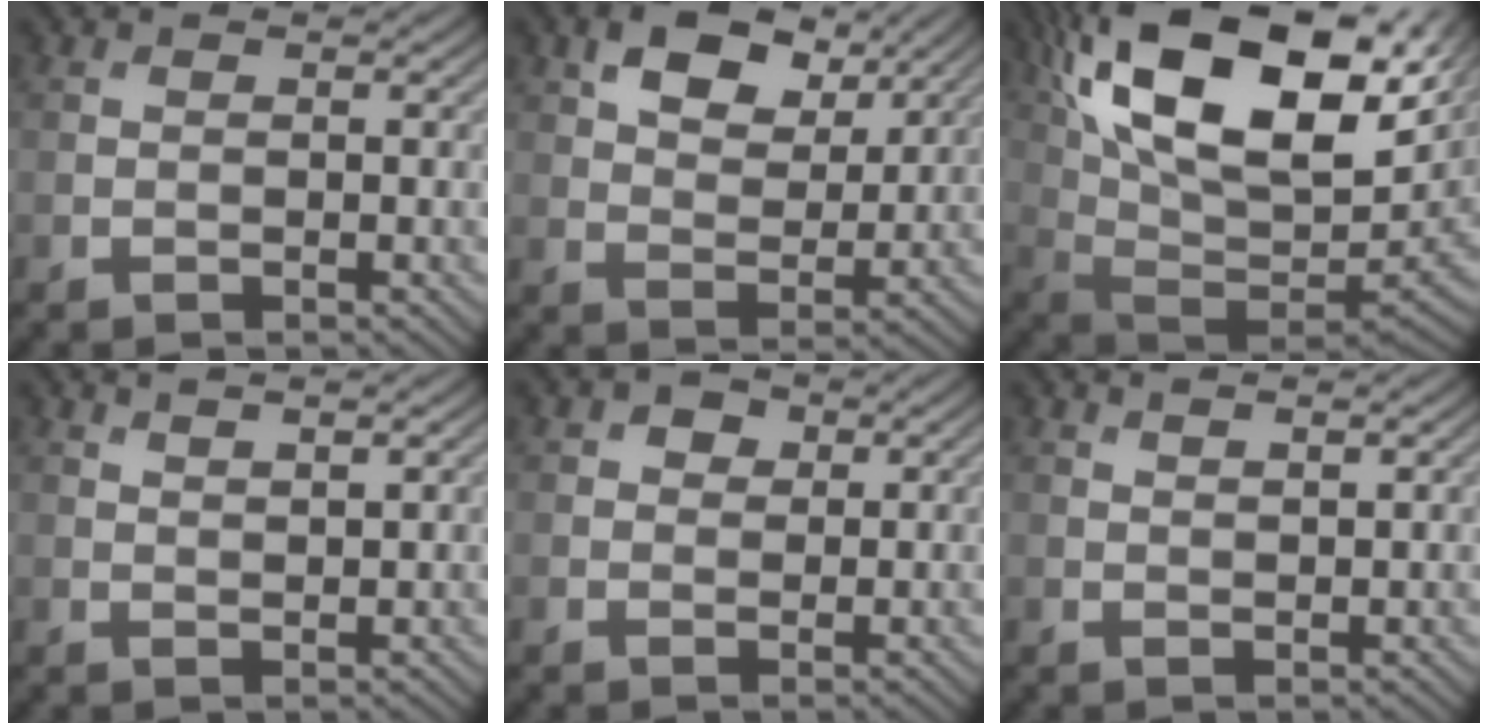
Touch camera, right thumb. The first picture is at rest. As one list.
[{"total": 8.0, "force": [4.5, 4.5, 4.9], "torque": [-0.092, -0.001, 0.078]}, {"total": 21.2, "force": [9.6, 10.2, 16.0], "torque": [-0.292, 0.031, 0.169]}, {"total": 1.7, "force": [1.4, 0.2, 1.0], "torque": [-0.015, -0.001, 0.022]}, {"total": 1.9, "force": [0.8, 1.5, 0.9], "torque": [-0.013, 0.002, 0.009]}, {"total": 1.4, "force": [1.1, 0.1, 0.8], "torque": [-0.013, -0.002, 0.018]}]